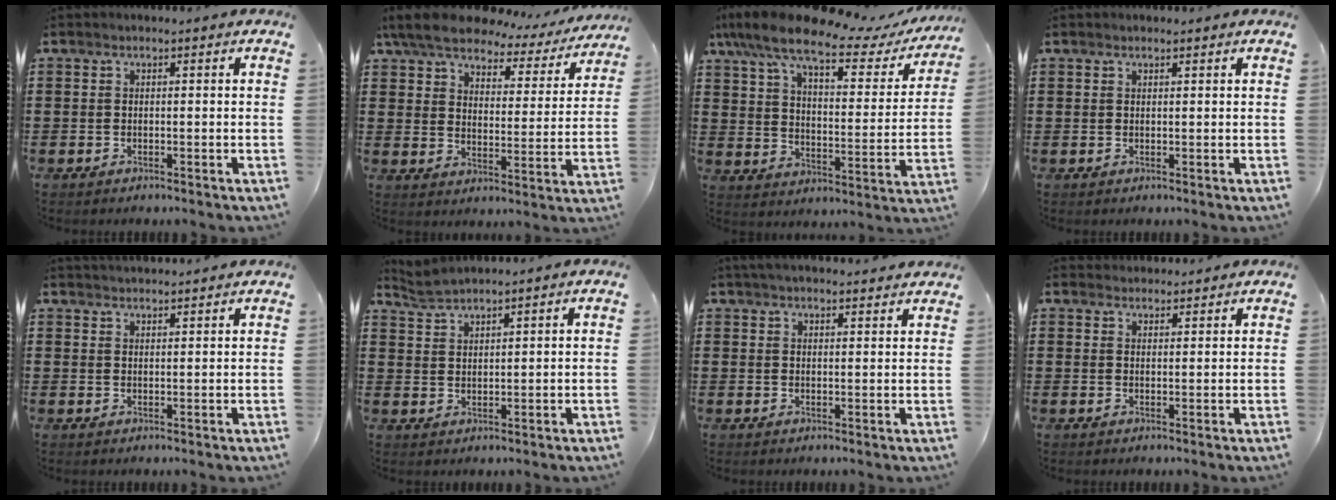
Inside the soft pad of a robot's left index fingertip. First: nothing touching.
{"total": 6.7, "force": [5.8, 1.8, 2.7], "torque": [-0.081, -0.024, 0.099]}
{"total": 11.2, "force": [8.4, 2.6, 6.9], "torque": [-0.148, -0.043, 0.137]}
{"total": 0.8, "force": [0.7, 0.1, 0.3], "torque": [-0.006, -0.001, 0.014]}
{"total": 2.0, "force": [2.0, -0.1, 0.1], "torque": [-0.006, -0.001, 0.039]}
{"total": 2.2, "force": [2.2, 0.1, 0.5], "torque": [-0.018, -0.002, 0.043]}
{"total": 2.7, "force": [2.7, 0.1, 0.7], "torque": [-0.020, -0.001, 0.050]}
{"total": 1.9, "force": [1.9, 0.4, -0.1], "torque": [-0.002, 0.000, 0.037]}